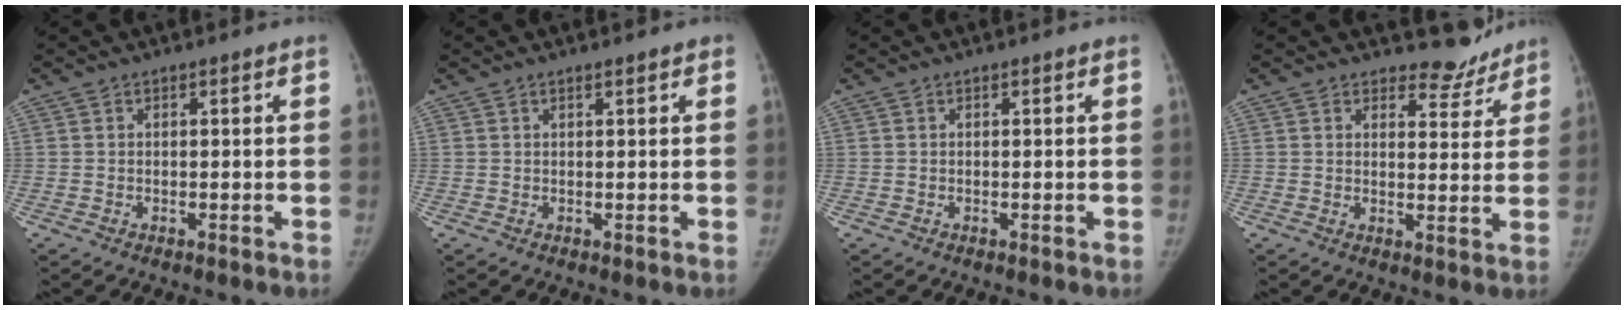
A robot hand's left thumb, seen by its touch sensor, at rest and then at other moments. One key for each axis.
{"total": 0.8, "fx": 0.6, "fy": 0.1, "fz": 0.6, "tx": -0.003, "ty": 0.003, "tz": 0.007}
{"total": 0.0}
{"total": 4.7, "fx": 4.4, "fy": 1.7, "fz": 0.0, "tx": 0.026, "ty": -0.042, "tz": 0.055}